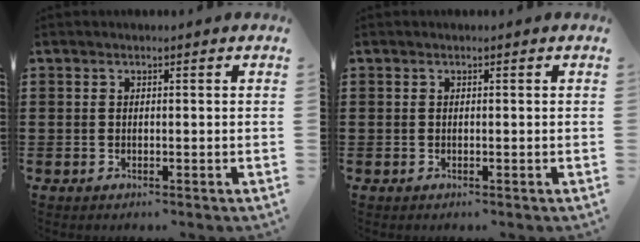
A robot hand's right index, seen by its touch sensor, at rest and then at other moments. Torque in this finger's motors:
{"motor_torque": [0.21, 0.20, 0.00, 0.00]}